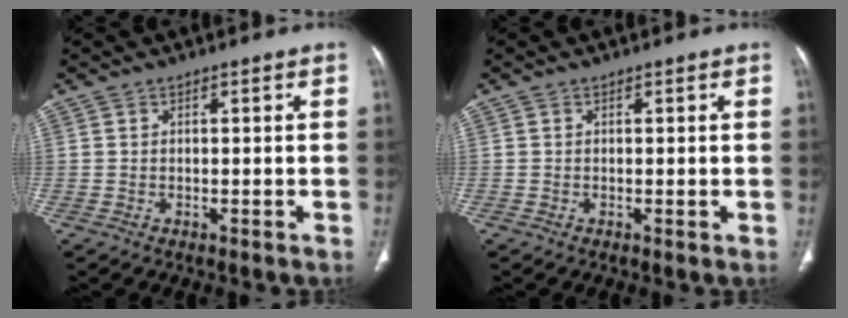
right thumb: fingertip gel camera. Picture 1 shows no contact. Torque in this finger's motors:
{"motor_torque": [1.66, 1.45, 0.01, -0.52, -0.03]}